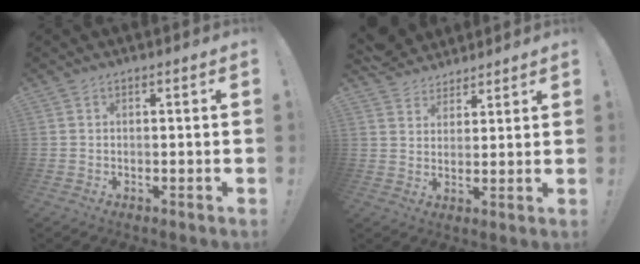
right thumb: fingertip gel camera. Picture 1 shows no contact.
{"total": 7.2, "force": [6.1, 3.8, 0.6], "torque": [-0.013, -0.041, 0.119]}